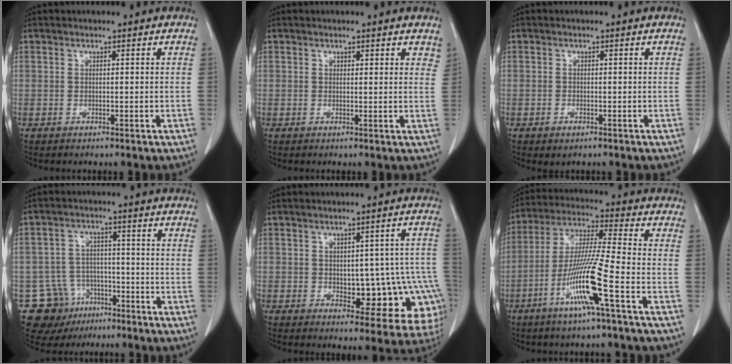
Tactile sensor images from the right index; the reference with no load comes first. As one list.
[{"total": 2.3, "force": [1.9, 0.9, 0.9], "torque": [0.006, -0.002, 0.015]}, {"total": 1.4, "force": [-0.8, 0.8, 0.8], "torque": [-0.010, -0.001, -0.004]}, {"total": 11.5, "force": [-6.4, 9.3, 2.1], "torque": [-0.045, 0.035, -0.090]}, {"total": 14.2, "force": [-3.2, 6.9, 12.0], "torque": [-0.084, 0.032, -0.023]}, {"total": 12.7, "force": [-5.3, -1.0, 11.5], "torque": [-0.229, -0.010, -0.106]}]